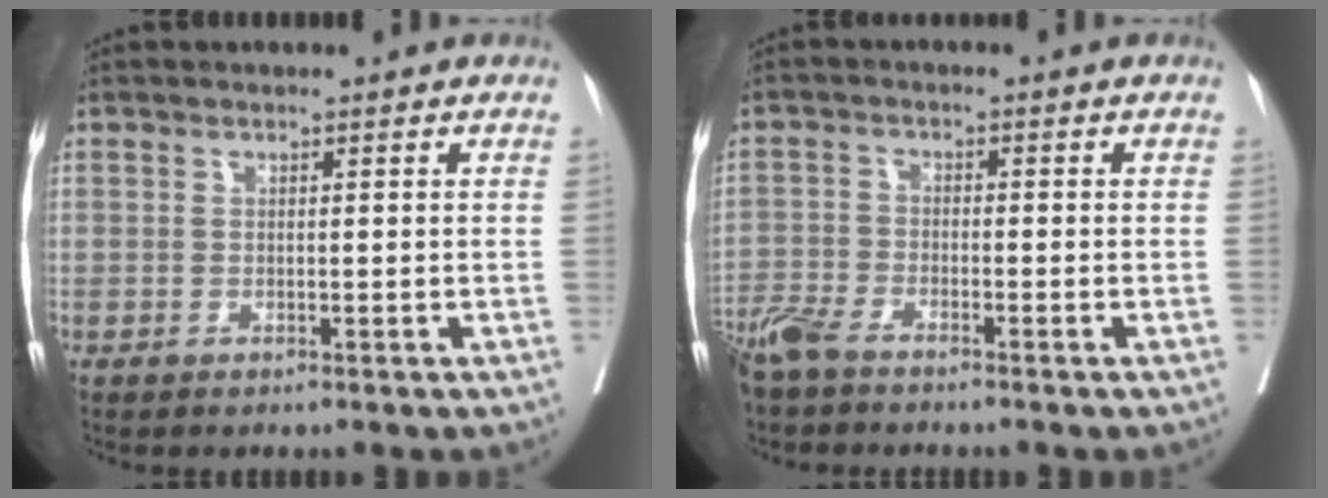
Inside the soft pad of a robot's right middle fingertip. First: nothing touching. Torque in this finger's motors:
{"motor_torque": [1.18, -0.96, 0.58, 0.21]}